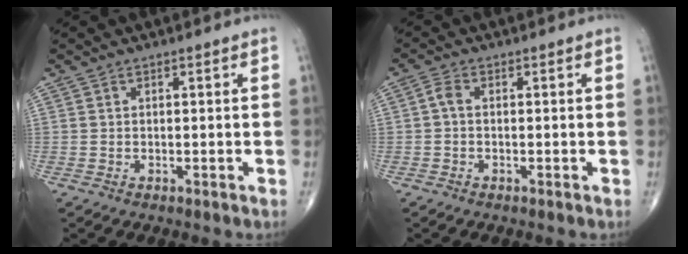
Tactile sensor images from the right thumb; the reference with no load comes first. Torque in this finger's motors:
{"motor_torque": [-0.20, 0.16, 0.03, -0.02, 0.03]}